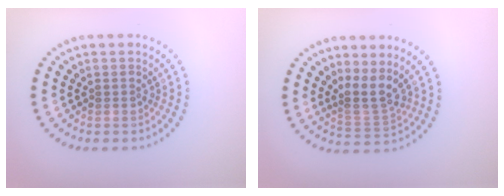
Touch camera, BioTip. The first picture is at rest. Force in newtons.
{"total": 2.8, "press": 1.9, "slide": 2.1}